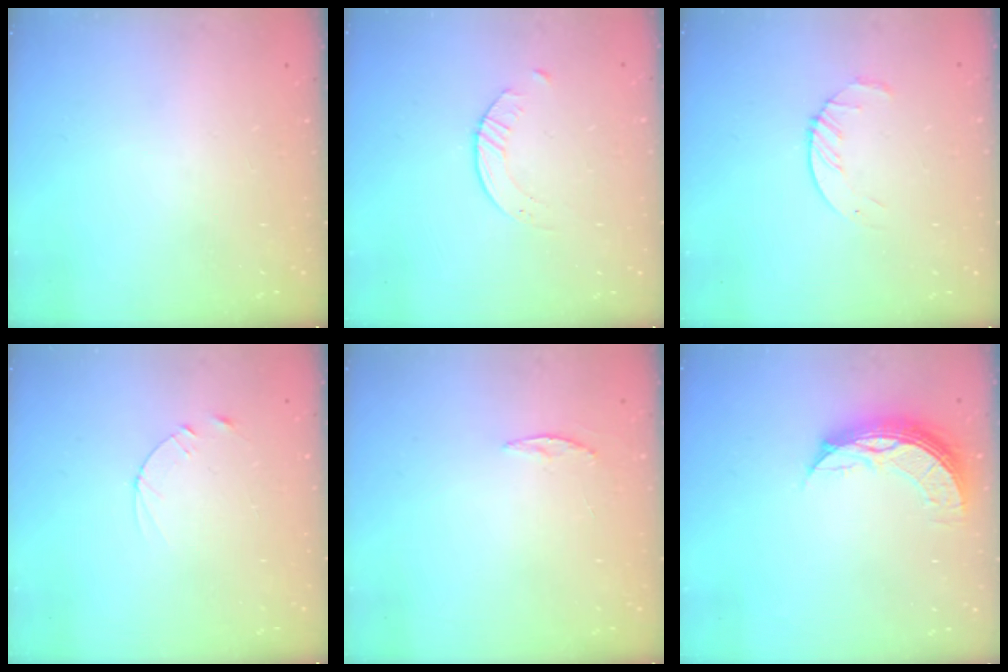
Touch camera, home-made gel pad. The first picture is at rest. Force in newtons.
{"total": 1.6, "press": 1.6, "slide": 0.3}
{"total": 3.8, "press": 3.8, "slide": 0.4}
{"total": 2.4, "press": 2.3, "slide": 0.2}
{"total": 3.3, "press": 3.3, "slide": 0.4}
{"total": 8.4, "press": 8.4, "slide": 0.8}